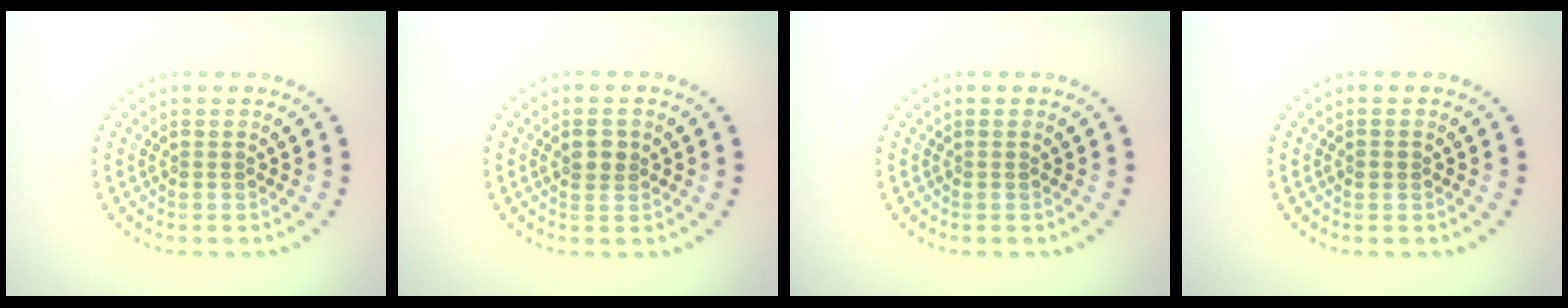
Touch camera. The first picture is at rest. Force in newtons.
{"total": 1.8, "press": 1.7, "slide": 0.6}
{"total": 0.0}
{"total": 1.0, "press": 1.0, "slide": 0.1}